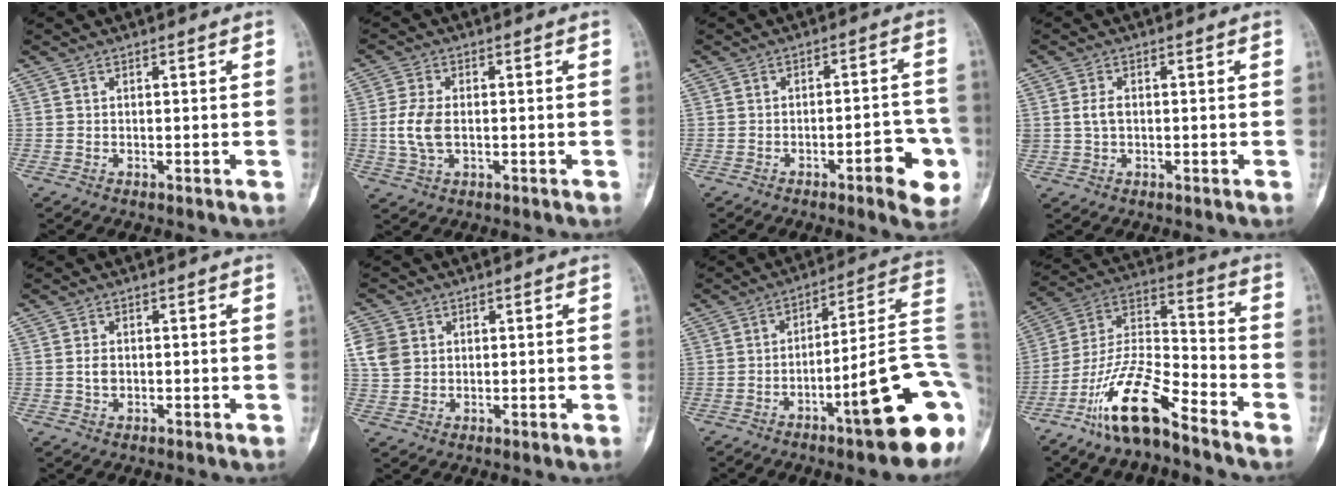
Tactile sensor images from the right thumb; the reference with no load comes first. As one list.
[{"total": 6.0, "force": [-0.4, 3.5, 4.9], "torque": [-0.112, 0.002, -0.009]}, {"total": 8.8, "force": [-3.7, 2.8, 7.4], "torque": [-0.074, 0.025, -0.046]}, {"total": 2.5, "force": [0.1, 1.7, 1.8], "torque": [-0.033, 0.003, 0.003]}, {"total": 1.8, "force": [-0.1, 1.2, 1.3], "torque": [-0.022, 0.001, -0.002]}, {"total": 5.9, "force": [1.5, 4.9, 2.9], "torque": [-0.049, 0.003, 0.030]}, {"total": 19.7, "force": [-6.5, 3.2, 18.3], "torque": [-0.194, 0.033, -0.089]}, {"total": 15.6, "force": [-10.8, 4.2, 10.4], "torque": [-0.199, 0.077, -0.209]}]